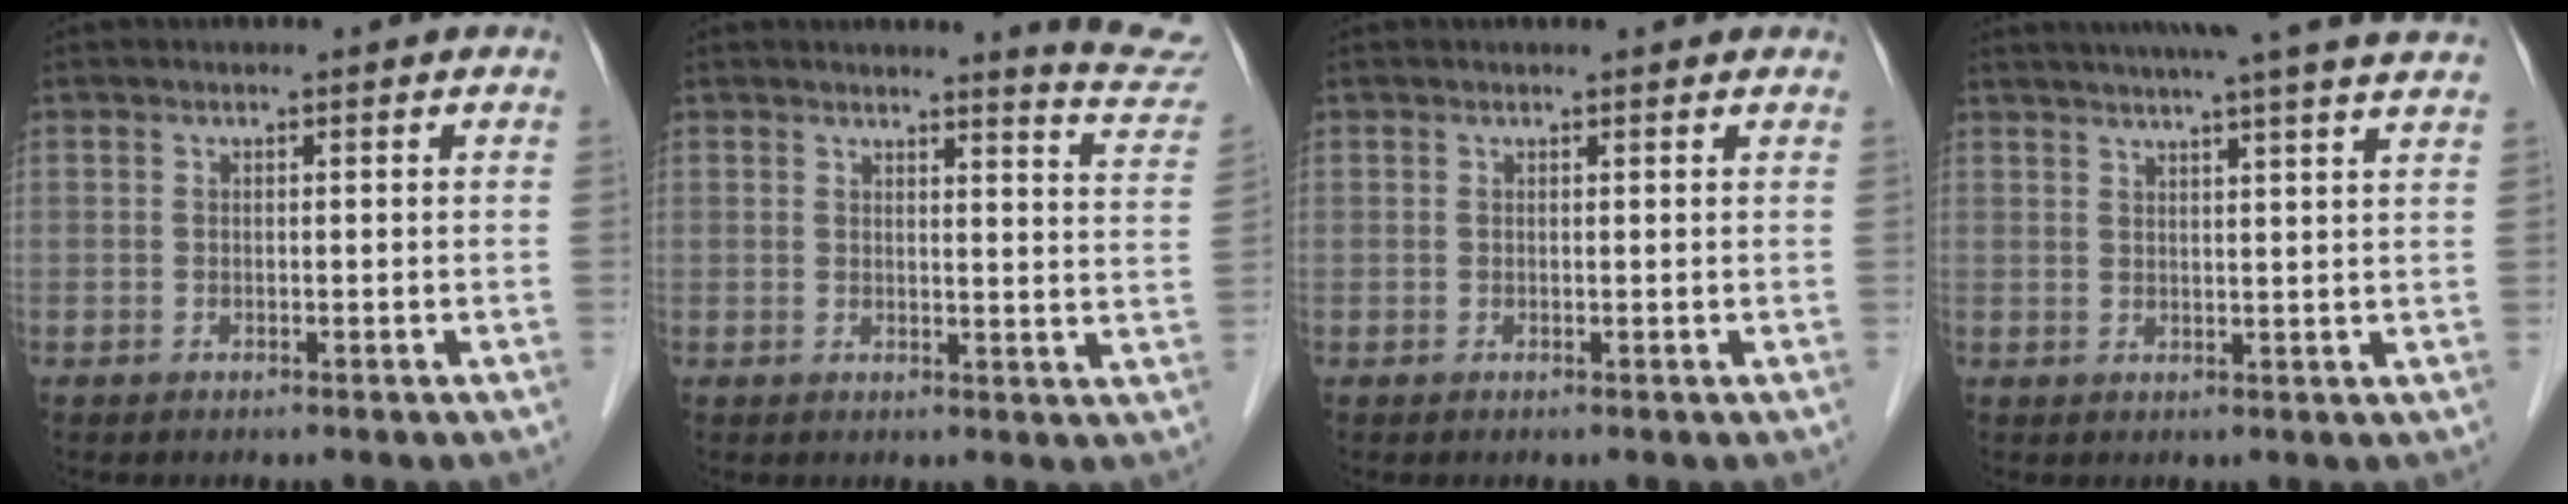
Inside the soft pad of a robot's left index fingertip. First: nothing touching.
{"total": 7.6, "force": [7.5, -0.7, 0.8], "torque": [-0.013, -0.068, 0.065]}
{"total": 2.0, "force": [1.9, 0.3, 0.5], "torque": [-0.013, 0.010, 0.017]}
{"total": 17.2, "force": [14.8, -0.8, 8.7], "torque": [-0.139, 0.009, 0.182]}